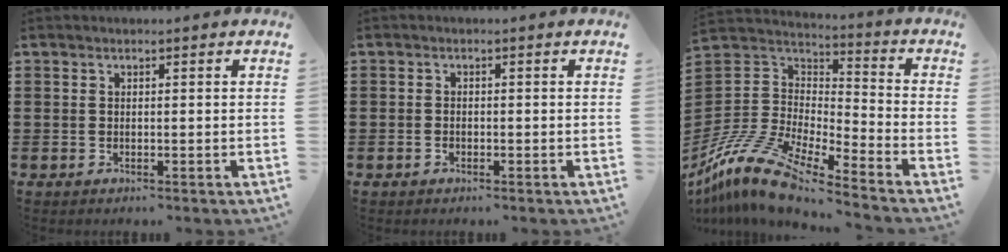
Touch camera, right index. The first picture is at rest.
{"total": 0.7, "force": [-0.4, 0.4, 0.4], "torque": [-0.009, -0.001, -0.007]}
{"total": 12.9, "force": [-10.6, 3.0, 6.7], "torque": [-0.158, 0.019, -0.212]}